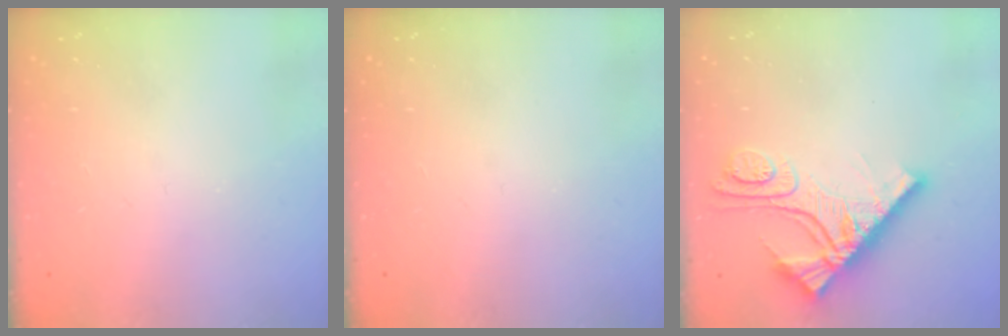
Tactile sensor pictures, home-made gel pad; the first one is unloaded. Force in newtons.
{"total": 0.0}
{"total": 11.8, "press": 11.8, "slide": 1.2}